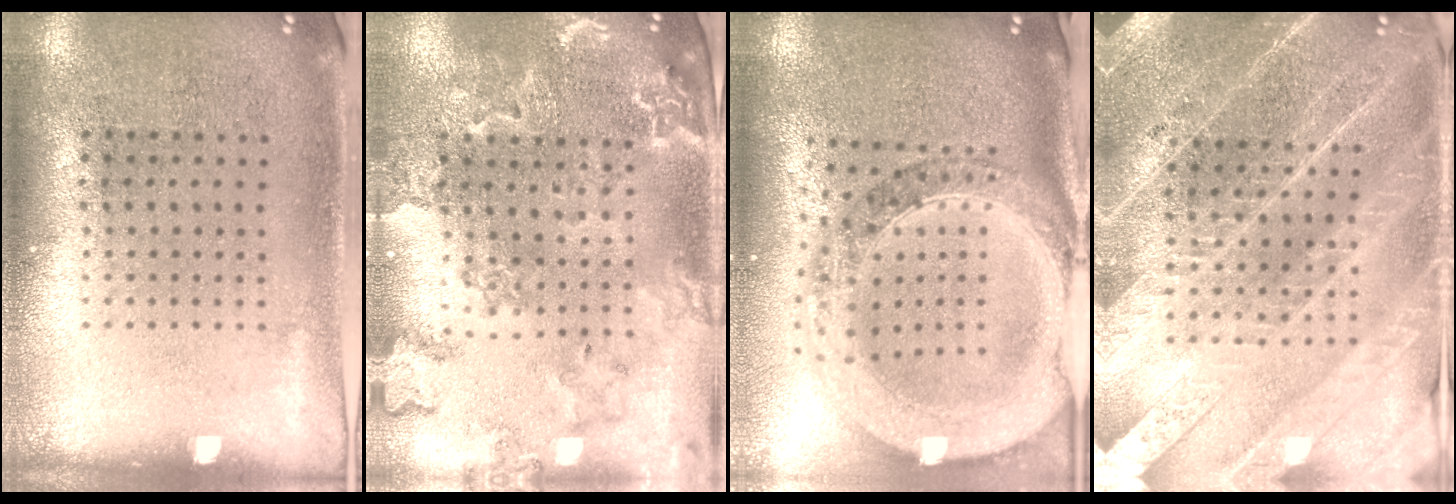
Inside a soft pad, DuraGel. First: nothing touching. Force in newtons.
{"total": 1.6, "press": 1.6, "slide": 0.2}
{"total": 2.5, "press": 2.2, "slide": 1.2}
{"total": 4.0, "press": 3.7, "slide": 1.5}